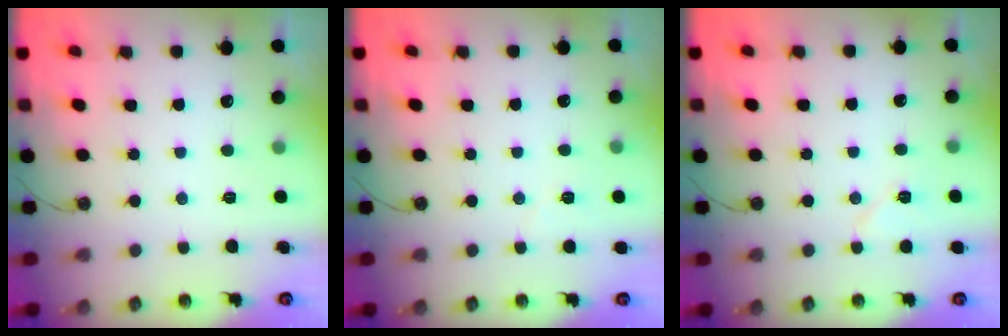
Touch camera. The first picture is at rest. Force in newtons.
{"total": 4.1, "press": 3.7, "slide": 1.8}
{"total": 7.4, "press": 6.0, "slide": 4.2}